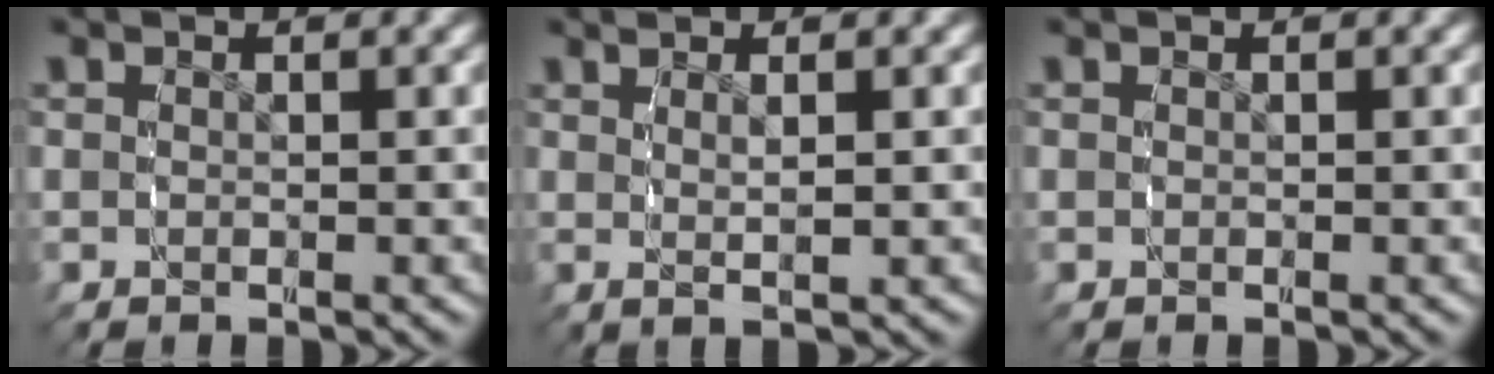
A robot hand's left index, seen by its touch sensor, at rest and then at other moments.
{"total": 2.6, "force": [1.2, 0.0, 2.3], "torque": [-0.026, 0.003, 0.023]}
{"total": 0.0}